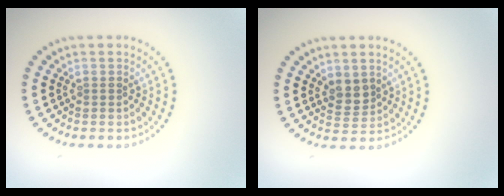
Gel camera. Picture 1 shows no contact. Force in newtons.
{"total": 2.0, "press": 1.8, "slide": 0.8}